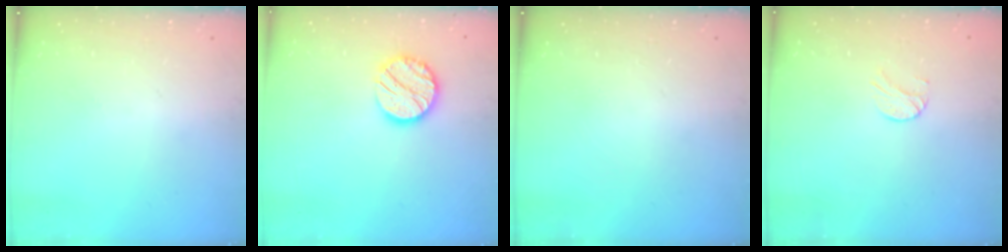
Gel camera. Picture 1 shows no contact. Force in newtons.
{"total": 12.6, "press": 12.6, "slide": 0.5}
{"total": 0.0}
{"total": 5.3, "press": 5.3, "slide": 0.5}